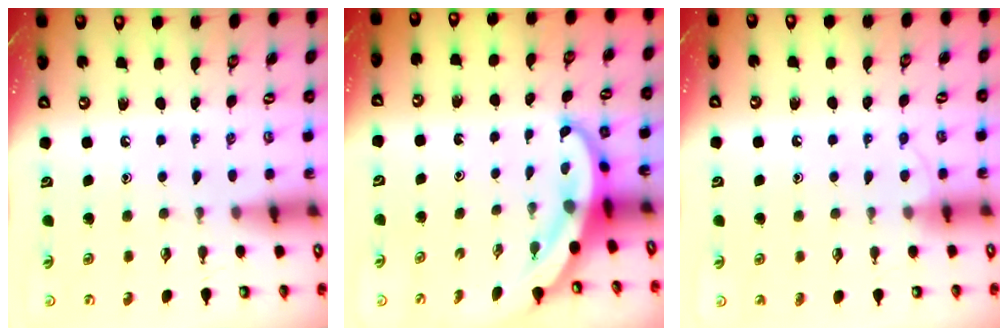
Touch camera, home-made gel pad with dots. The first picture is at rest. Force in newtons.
{"total": 4.5, "press": 4.5, "slide": 0.7}
{"total": 4.7, "press": 4.7, "slide": 0.5}